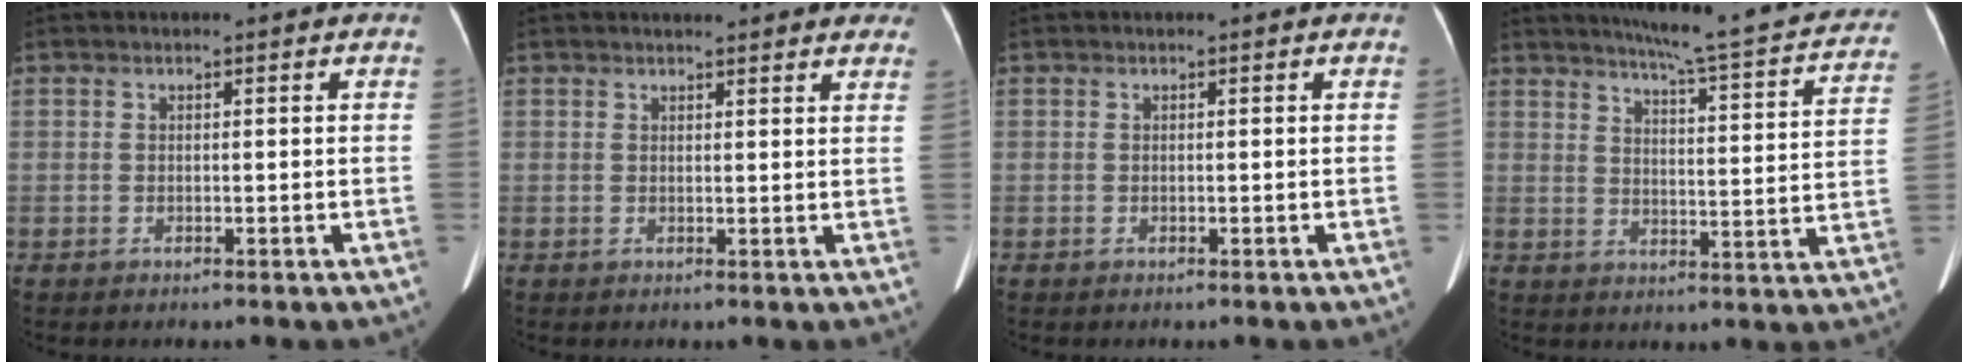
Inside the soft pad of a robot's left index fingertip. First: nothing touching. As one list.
[{"total": 11.5, "force": [10.5, 2.6, 4.1], "torque": [-0.026, 0.013, 0.106]}, {"total": 0.0}, {"total": 22.1, "force": [19.5, 1.6, 10.4], "torque": [-0.138, -0.044, 0.229]}]